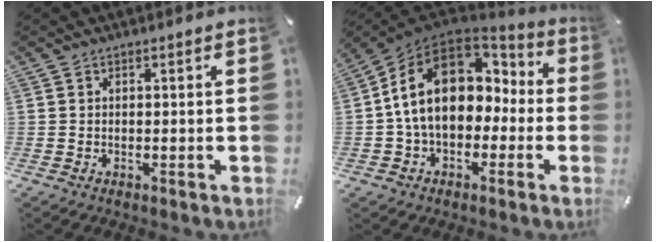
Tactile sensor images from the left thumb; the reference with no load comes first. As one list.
[{"total": 17.4, "force": [2.4, 12.6, 11.7], "torque": [-0.225, 0.005, 0.042]}]